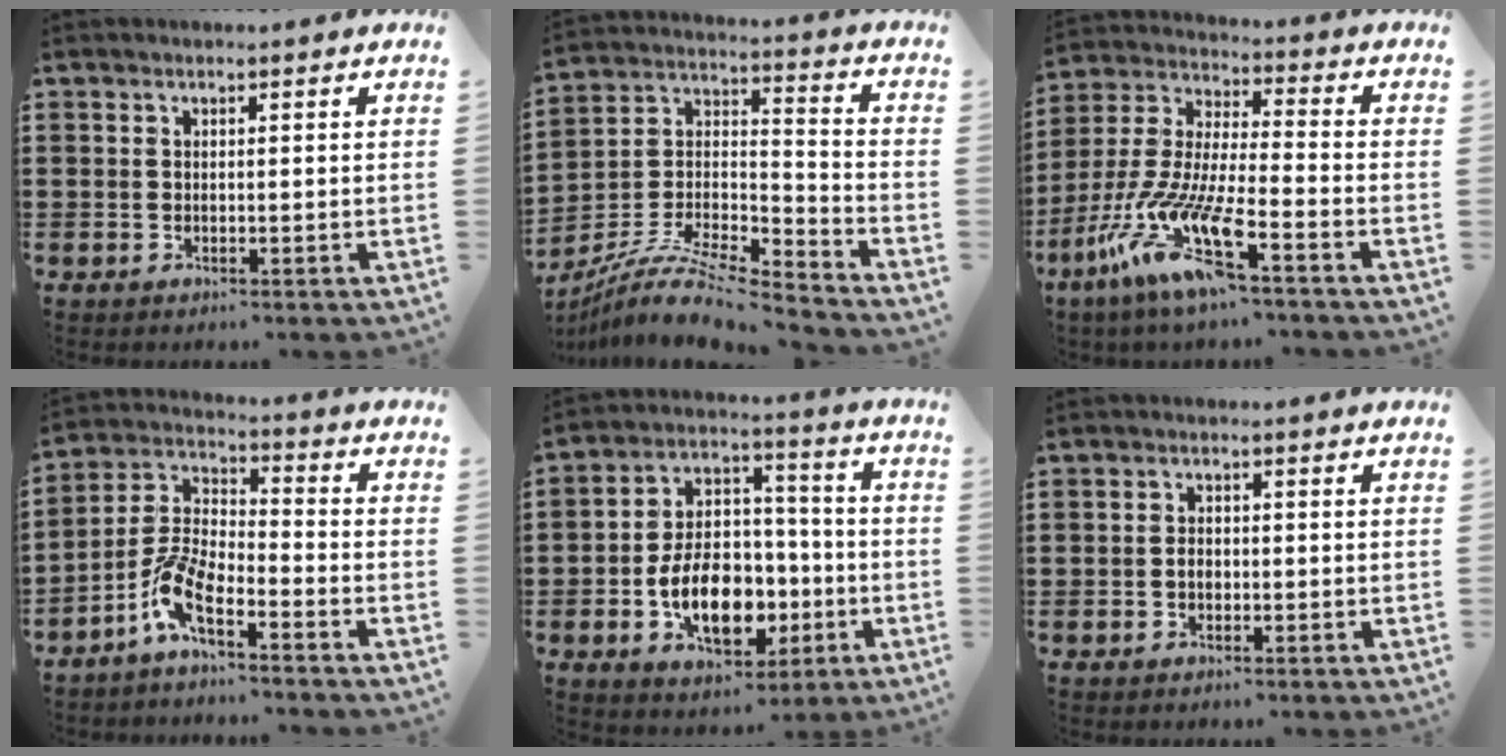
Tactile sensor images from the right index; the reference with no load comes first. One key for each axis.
{"total": 10.5, "fx": -9.1, "fy": 2.0, "fz": 5.0, "tx": -0.102, "ty": 0.015, "tz": -0.183}
{"total": 13.0, "fx": -8.9, "fy": 0.8, "fz": 9.4, "tx": -0.230, "ty": -0.026, "tz": -0.183}
{"total": 7.4, "fx": -5.3, "fy": 1.8, "fz": 4.8, "tx": -0.129, "ty": -0.011, "tz": -0.111}
{"total": 12.1, "fx": -3.5, "fy": 7.7, "fz": 8.7, "tx": -0.155, "ty": 0.006, "tz": -0.059}
{"total": 1.7, "fx": -0.5, "fy": 1.2, "fz": 1.2, "tx": -0.025, "ty": 0.002, "tz": -0.010}